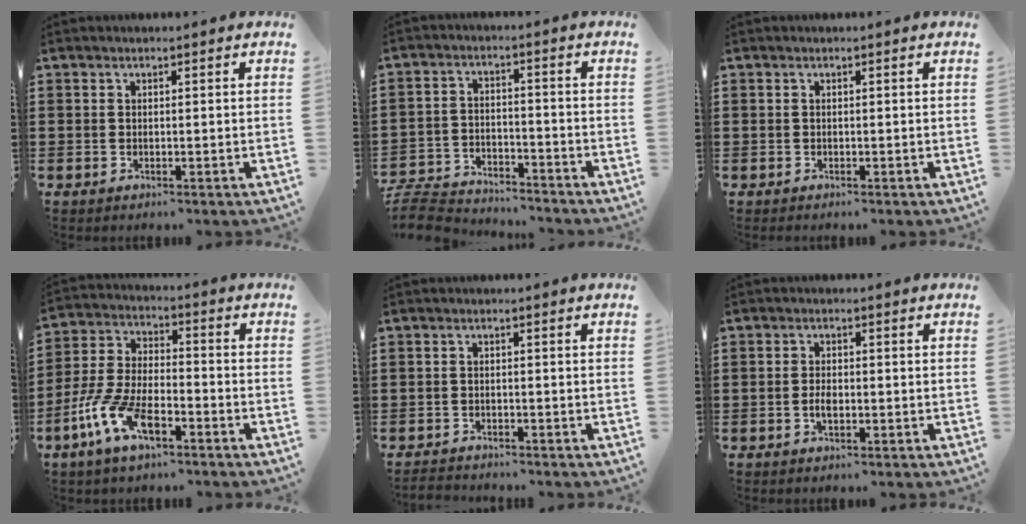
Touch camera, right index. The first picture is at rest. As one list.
[{"total": 6.4, "force": [-6.3, 0.8, 0.9], "torque": [-0.037, 0.002, -0.129]}, {"total": 0.0}, {"total": 9.6, "force": [-5.3, 3.8, 7.0], "torque": [-0.177, -0.006, -0.107]}, {"total": 1.5, "force": [-1.5, 0.1, -0.2], "torque": [-0.002, 0.002, -0.034]}, {"total": 2.2, "force": [-0.7, 1.0, 1.9], "torque": [-0.042, 0.001, -0.014]}]